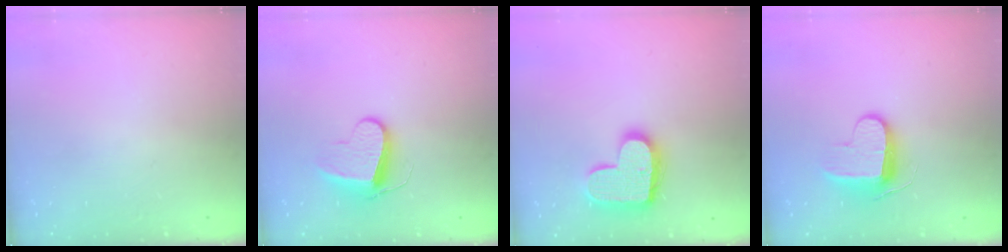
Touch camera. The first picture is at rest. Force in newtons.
{"total": 10.3, "press": 10.2, "slide": 0.9}
{"total": 16.6, "press": 16.5, "slide": 0.9}
{"total": 9.2, "press": 9.2, "slide": 0.9}